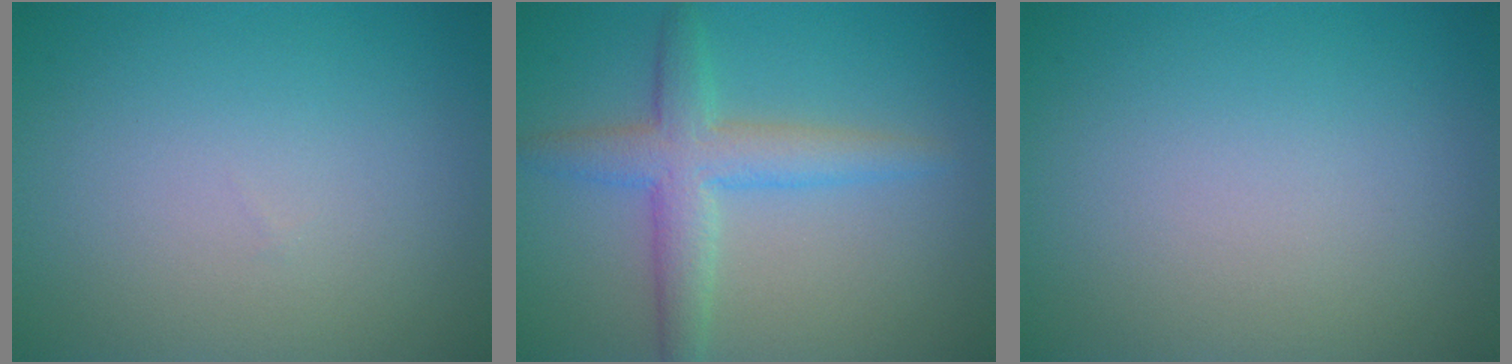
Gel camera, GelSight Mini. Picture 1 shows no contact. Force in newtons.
{"total": 4.3, "press": 4.3, "slide": 0.1}
{"total": 0.0}